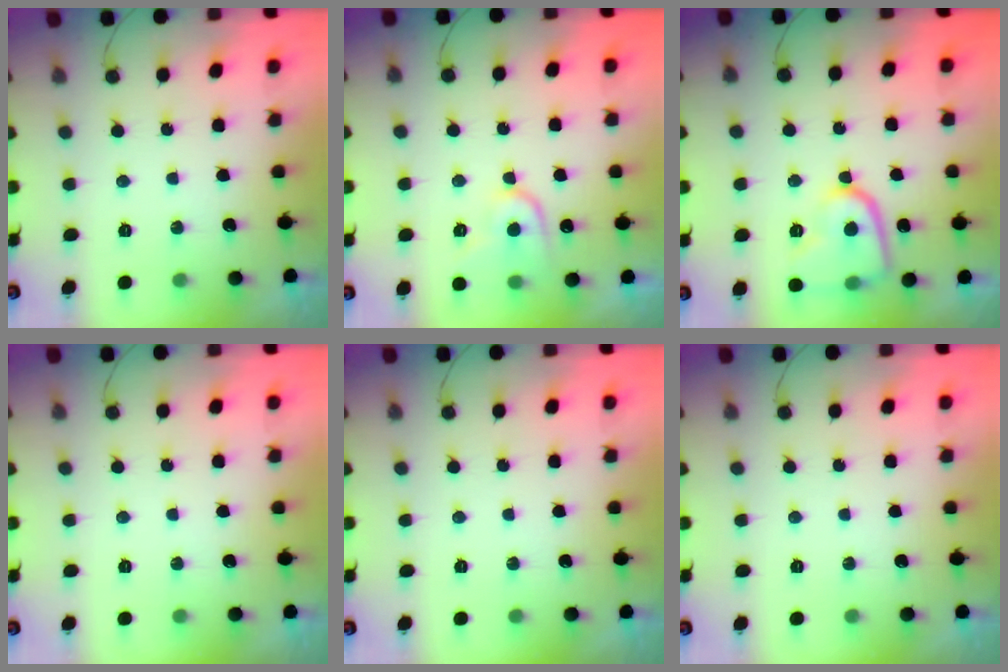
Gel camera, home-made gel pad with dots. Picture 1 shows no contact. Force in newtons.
{"total": 10.5, "press": 10.5, "slide": 0.7}
{"total": 12.5, "press": 12.4, "slide": 1.2}
{"total": 0.0}
{"total": 0.0}
{"total": 0.0}